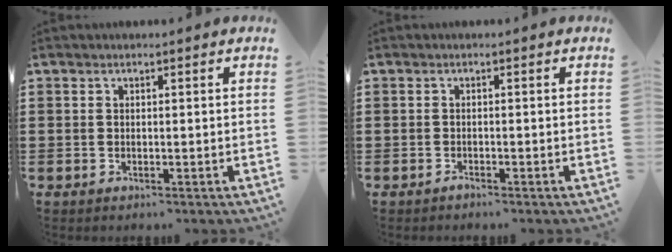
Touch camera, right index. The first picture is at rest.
{"total": 0.8, "force": [-0.8, 0.2, 0.1], "torque": [-0.003, 0.000, -0.018]}